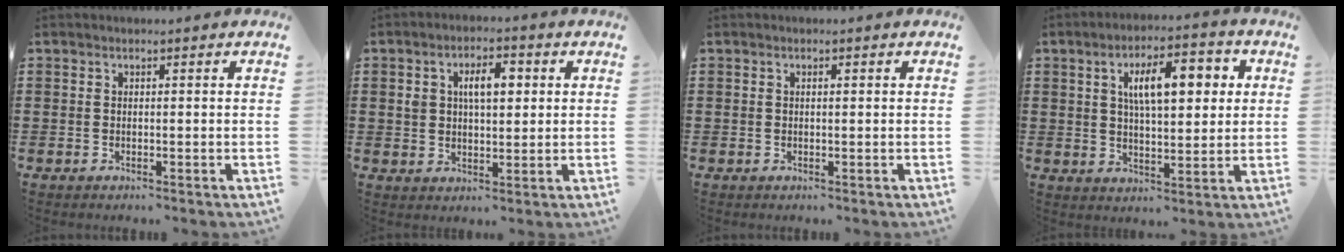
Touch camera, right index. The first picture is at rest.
{"total": 5.4, "force": [1.4, 3.0, 4.2], "torque": [-0.076, 0.010, 0.017]}
{"total": 0.6, "force": [0.1, 0.2, 0.6], "torque": [-0.012, 0.000, 0.002]}
{"total": 9.6, "force": [3.0, 3.7, 8.4], "torque": [-0.144, 0.004, 0.044]}